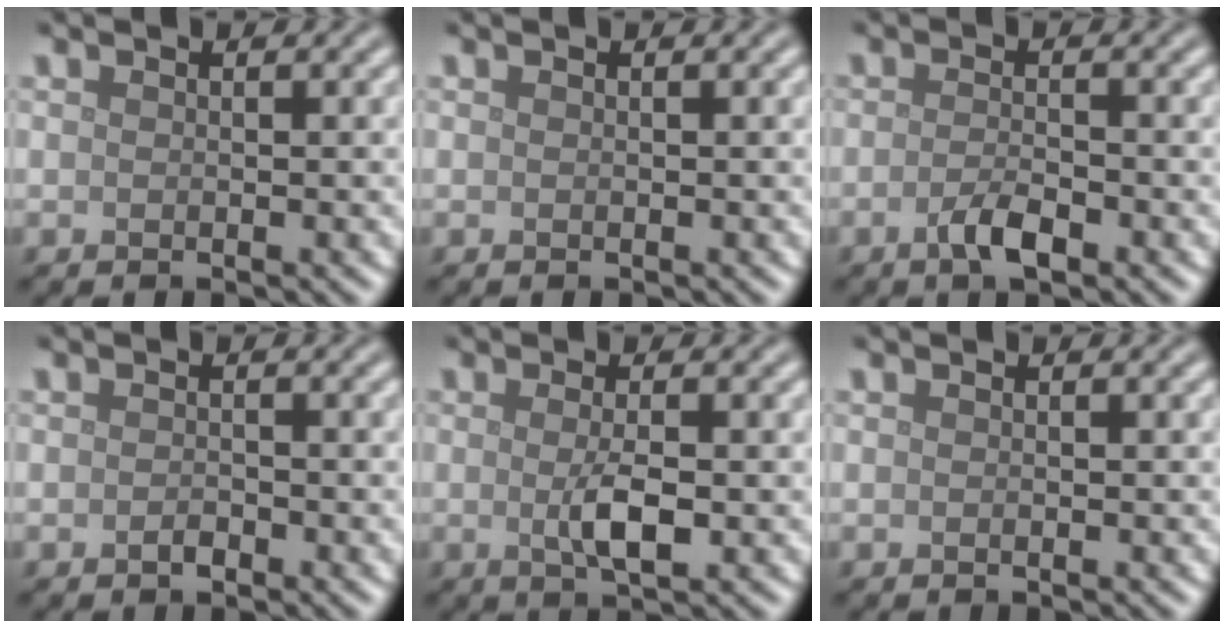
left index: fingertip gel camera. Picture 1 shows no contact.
{"total": 0.0}
{"total": 2.3, "force": [-1.2, 0.7, 1.8], "torque": [-0.037, 0.000, -0.026]}
{"total": 0.8, "force": [-0.5, 0.4, 0.6], "torque": [-0.011, 0.000, -0.008]}
{"total": 2.8, "force": [-0.2, 0.7, 2.7], "torque": [-0.052, -0.004, -0.003]}
{"total": 0.0}